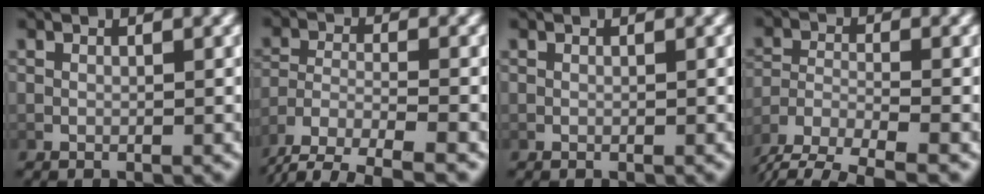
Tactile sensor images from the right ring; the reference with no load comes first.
{"total": 5.0, "force": [-2.8, 2.7, 3.2], "torque": [-0.074, -0.021, -0.037]}
{"total": 0.0}
{"total": 4.6, "force": [-2.6, 2.5, 2.9], "torque": [-0.070, -0.020, -0.035]}